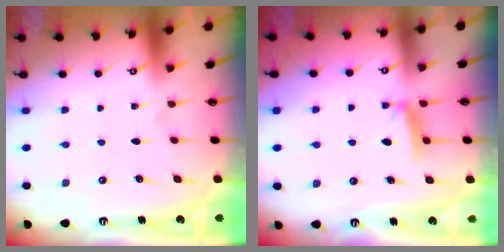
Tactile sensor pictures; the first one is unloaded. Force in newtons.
{"total": 4.8, "press": 4.8, "slide": 0.7}